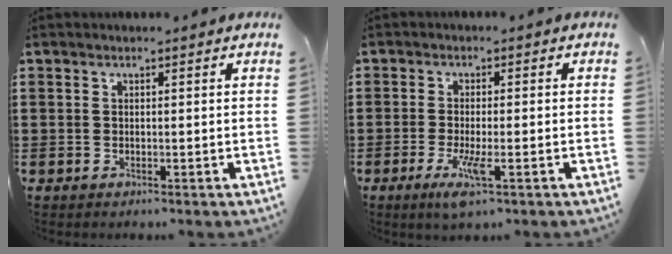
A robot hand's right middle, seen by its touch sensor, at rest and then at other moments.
{"total": 4.4, "force": [-1.6, 0.6, 4.1], "torque": [-0.087, -0.019, -0.030]}